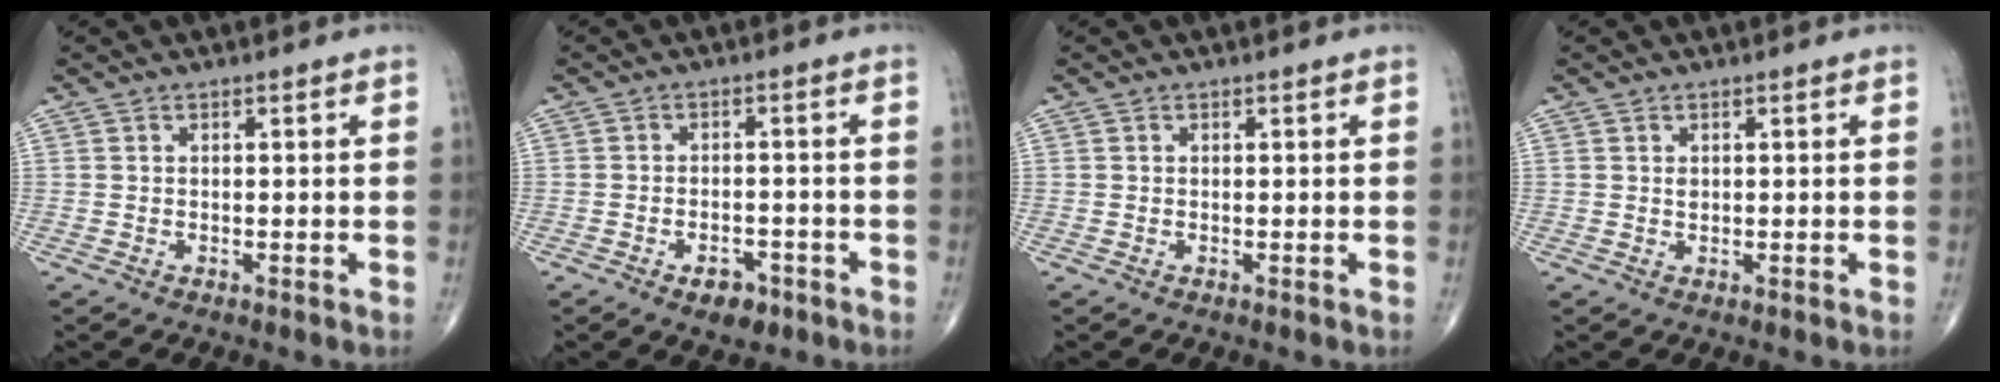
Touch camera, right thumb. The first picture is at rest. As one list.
[{"total": 4.6, "force": [-2.7, 2.6, 2.7], "torque": [-0.025, 0.014, -0.038]}, {"total": 0.0}, {"total": 1.0, "force": [0.3, 0.7, 0.6], "torque": [-0.007, -0.001, 0.007]}]